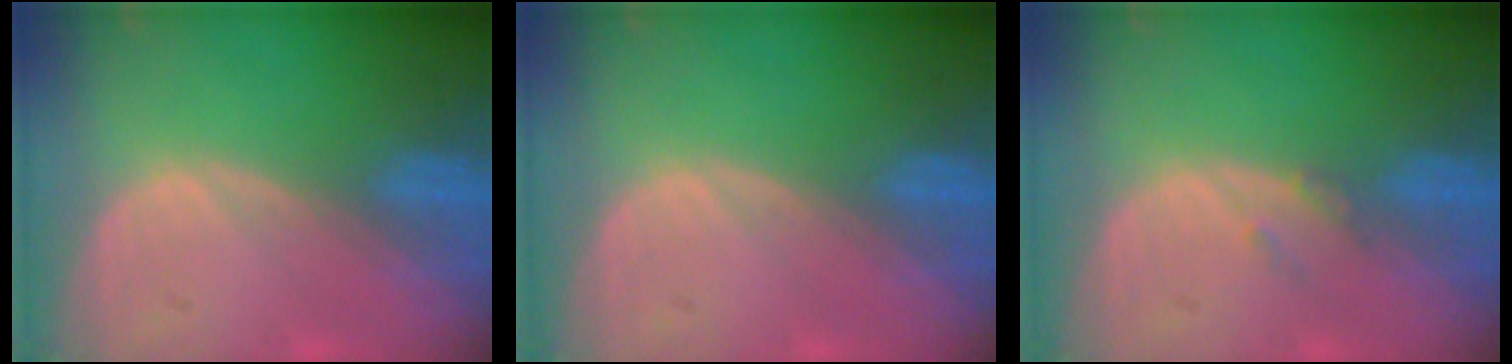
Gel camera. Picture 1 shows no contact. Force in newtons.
{"total": 0.0}
{"total": 1.2, "press": 1.2, "slide": 0.3}